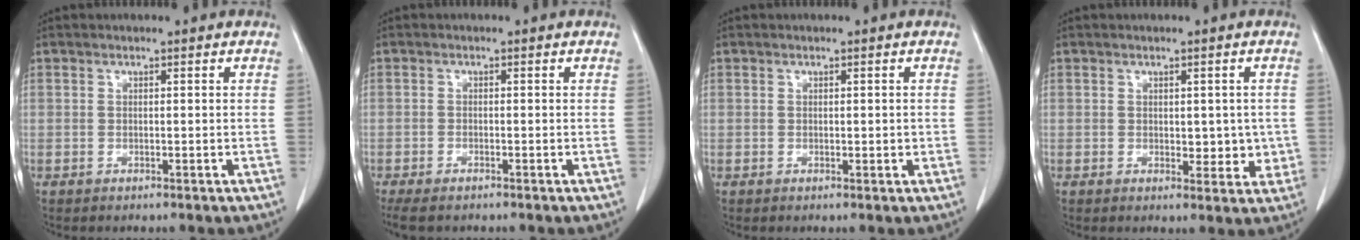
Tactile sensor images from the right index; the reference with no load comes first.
{"total": 4.2, "force": [-3.2, 1.4, 2.2], "torque": [-0.039, -0.012, -0.050]}
{"total": 1.2, "force": [0.0, 0.7, 0.9], "torque": [-0.011, 0.002, 0.004]}
{"total": 4.6, "force": [0.0, 2.6, 3.8], "torque": [-0.033, -0.001, 0.008]}